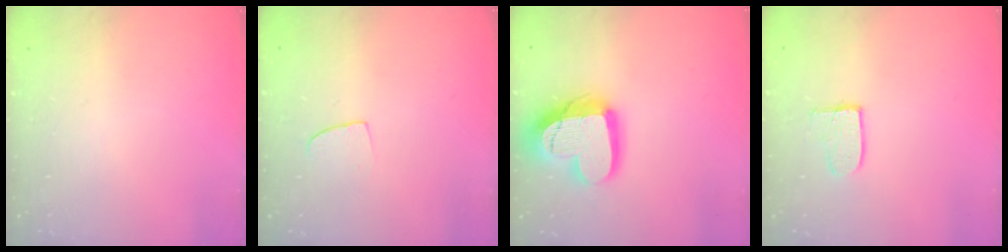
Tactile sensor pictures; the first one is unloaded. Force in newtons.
{"total": 5.8, "press": 5.8, "slide": 0.4}
{"total": 19.3, "press": 19.2, "slide": 1.7}
{"total": 5.5, "press": 5.5, "slide": 0.2}